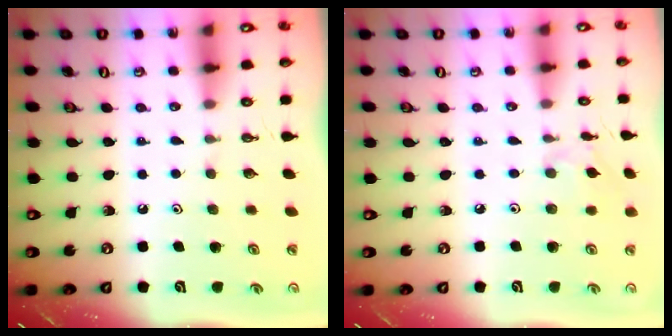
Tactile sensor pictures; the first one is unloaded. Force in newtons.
{"total": 4.8, "press": 4.7, "slide": 0.7}